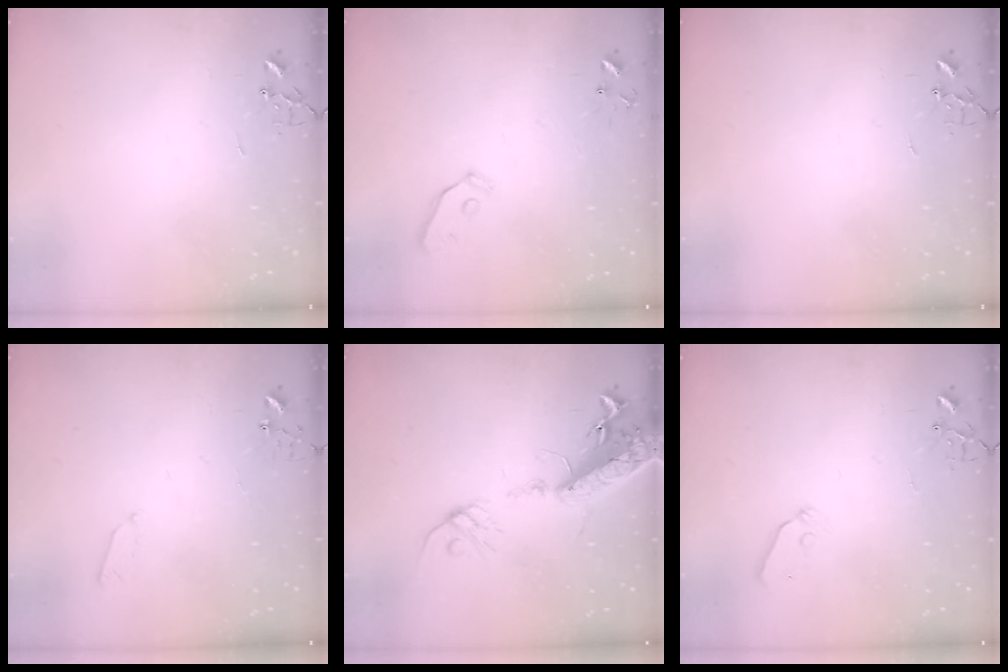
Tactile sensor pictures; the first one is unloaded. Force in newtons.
{"total": 3.7, "press": 3.6, "slide": 0.8}
{"total": 0.0}
{"total": 3.4, "press": 3.4, "slide": 0.5}
{"total": 17.4, "press": 16.9, "slide": 4.1}
{"total": 4.5, "press": 4.4, "slide": 0.7}